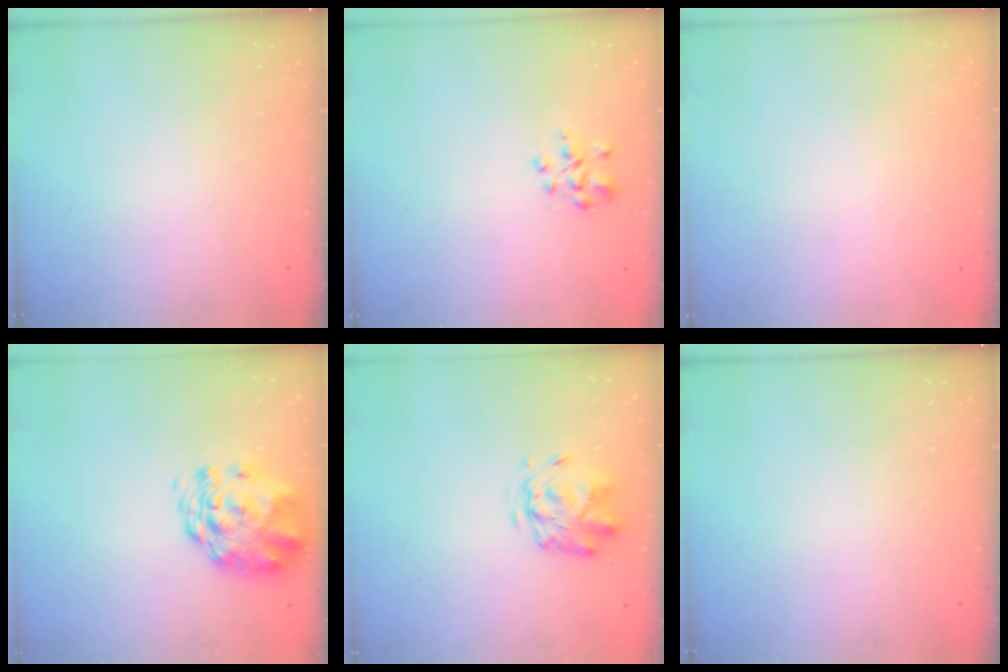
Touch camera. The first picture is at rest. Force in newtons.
{"total": 3.8, "press": 3.8, "slide": 0.2}
{"total": 1.8, "press": 1.8, "slide": 0.2}
{"total": 2.8, "press": 2.6, "slide": 1.1}
{"total": 2.8, "press": 2.4, "slide": 1.4}
{"total": 0.0}